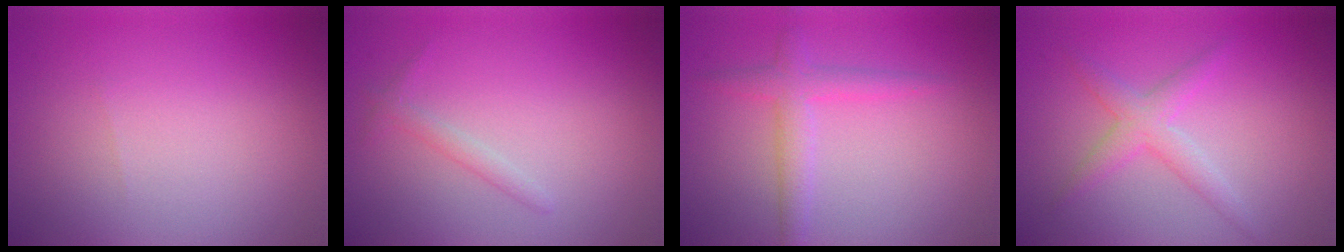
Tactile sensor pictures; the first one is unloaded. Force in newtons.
{"total": 1.1, "press": 1.1, "slide": 0.1}
{"total": 2.5, "press": 2.5, "slide": 0.1}
{"total": 2.5, "press": 2.5, "slide": 0.1}